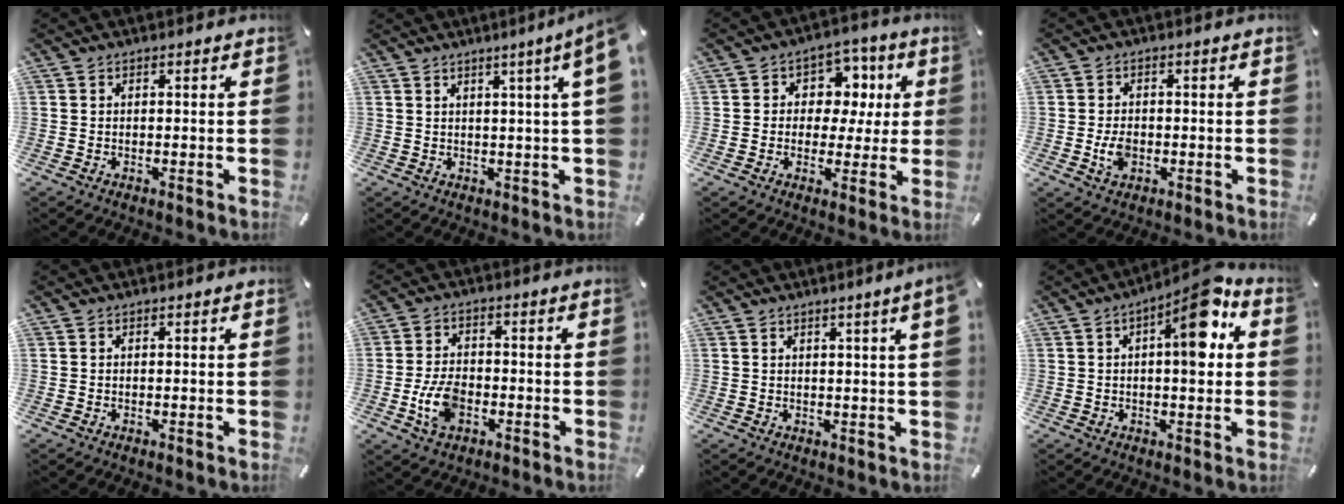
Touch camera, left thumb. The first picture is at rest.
{"total": 6.7, "force": [3.4, -0.5, 5.8], "torque": [-0.098, -0.015, 0.053]}
{"total": 9.1, "force": [1.5, 8.2, 3.8], "torque": [-0.047, -0.005, 0.025]}
{"total": 4.4, "force": [-0.9, 3.1, 3.0], "torque": [-0.071, -0.002, -0.019]}
{"total": 0.0}
{"total": 8.2, "force": [-2.6, 5.3, 5.8], "torque": [-0.123, 0.011, -0.045]}
{"total": 3.8, "force": [1.8, -0.2, 3.3], "torque": [-0.063, -0.003, 0.029]}
{"total": 12.9, "force": [3.6, 4.5, 11.6], "torque": [-0.152, -0.014, 0.049]}